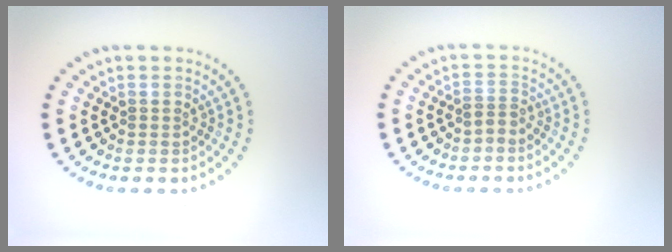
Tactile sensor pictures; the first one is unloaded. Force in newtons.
{"total": 1.2, "press": 0.7, "slide": 1.0}